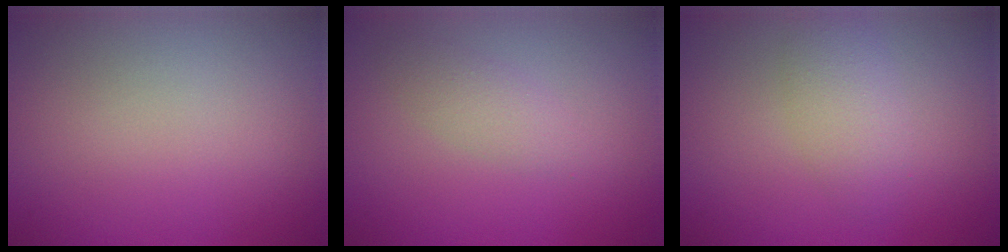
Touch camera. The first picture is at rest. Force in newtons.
{"total": 1.6, "press": 1.6, "slide": 0.1}
{"total": 2.5, "press": 2.4, "slide": 0.2}